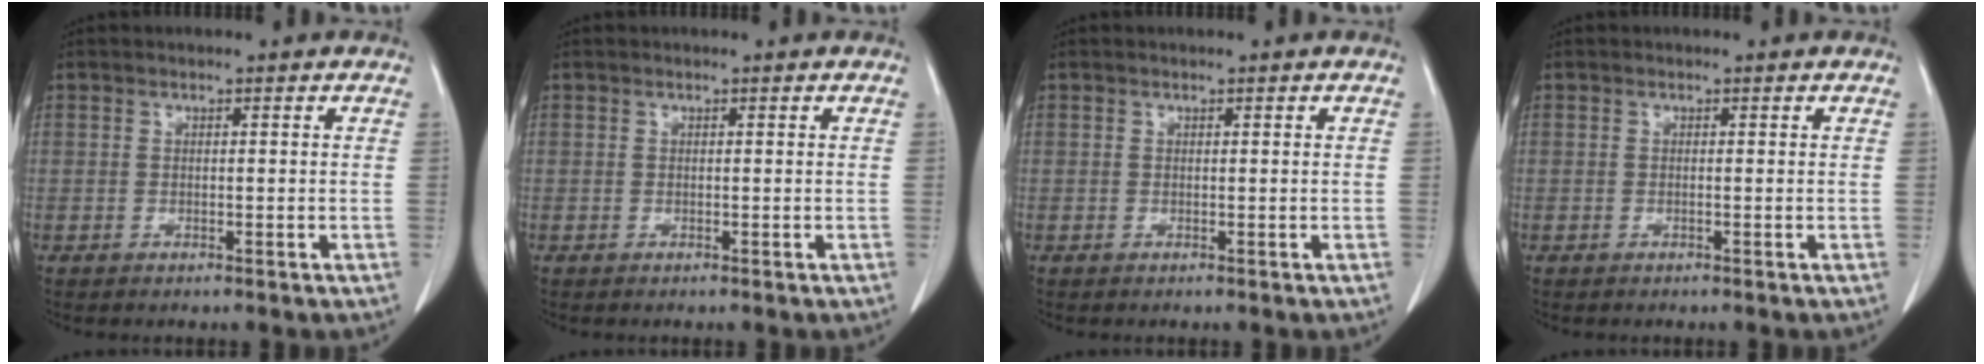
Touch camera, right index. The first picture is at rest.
{"total": 0.0}
{"total": 0.0}
{"total": 0.0}